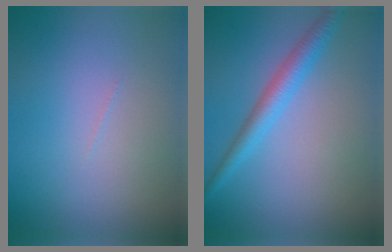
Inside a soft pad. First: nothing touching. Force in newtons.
{"total": 2.9, "press": 2.9, "slide": 0.1}